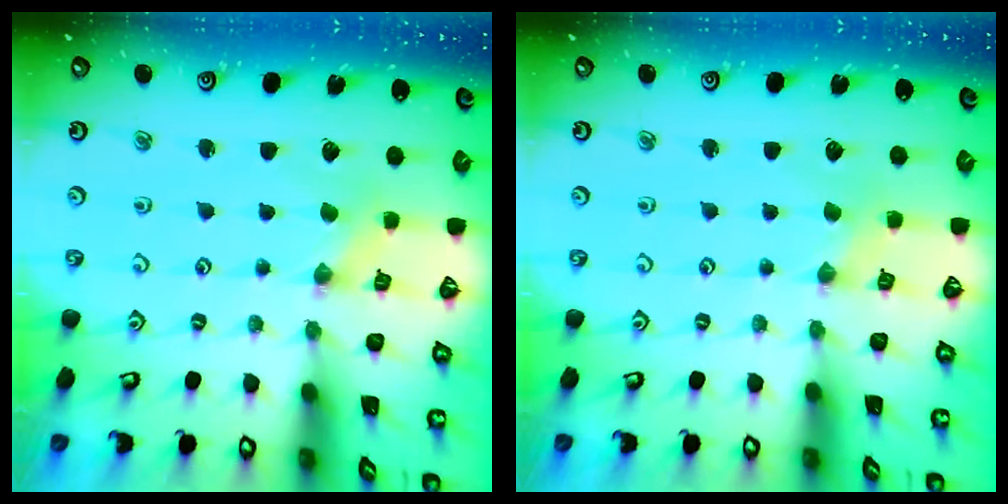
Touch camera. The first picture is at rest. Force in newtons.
{"total": 0.0}